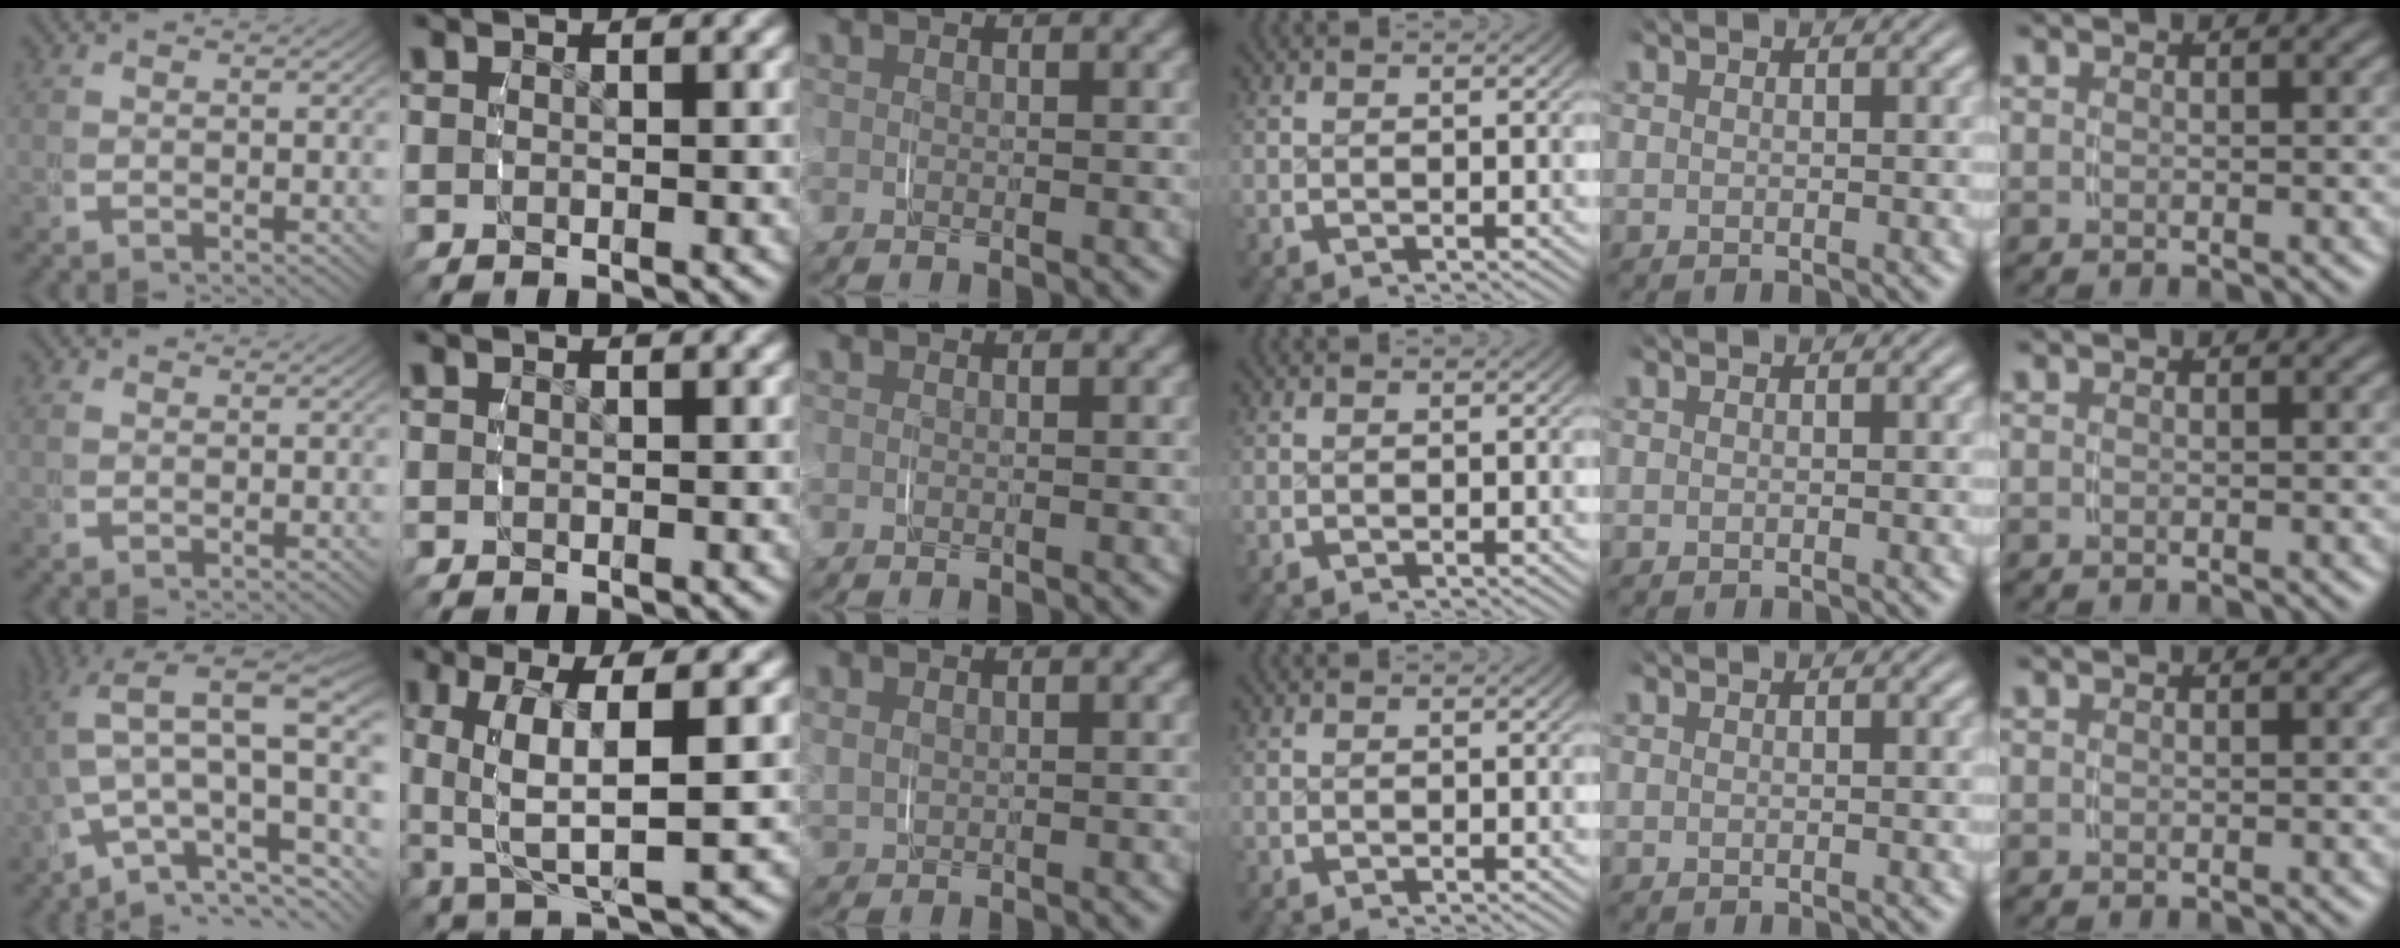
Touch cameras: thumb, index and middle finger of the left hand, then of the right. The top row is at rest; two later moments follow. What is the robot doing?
{"motion": "grasp_and_lifting", "object": "shirt"}